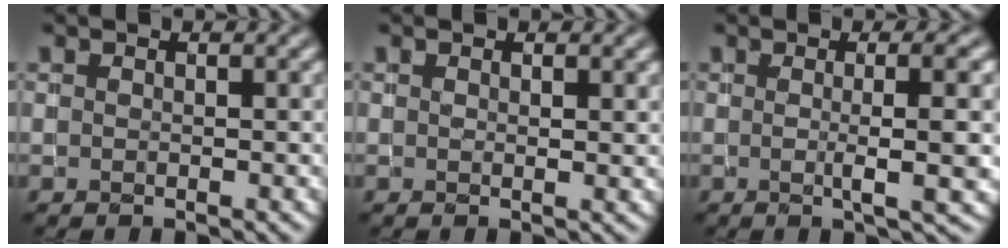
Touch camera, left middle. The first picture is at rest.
{"total": 1.0, "force": [0.5, 0.3, 0.8], "torque": [-0.004, 0.000, 0.009]}
{"total": 5.8, "force": [0.0, 1.3, 5.6], "torque": [-0.070, 0.006, -0.003]}